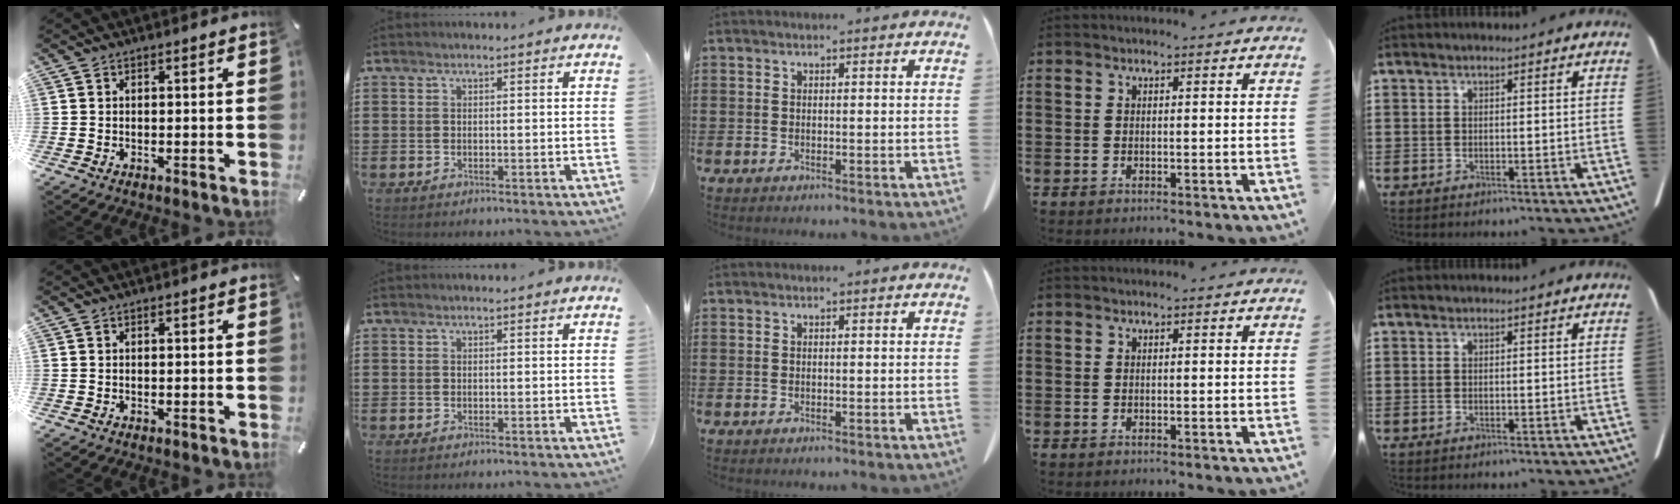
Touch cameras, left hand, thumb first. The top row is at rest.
{}